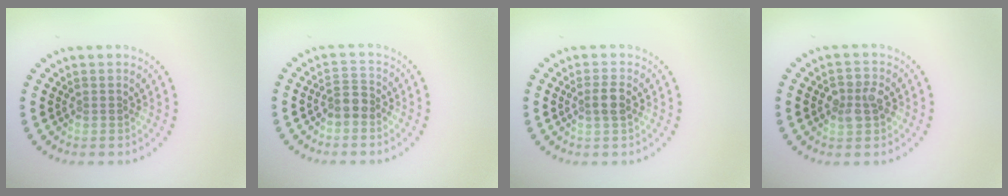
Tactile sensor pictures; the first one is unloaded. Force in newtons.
{"total": 2.0, "press": 1.7, "slide": 1.0}
{"total": 1.8, "press": 1.6, "slide": 0.7}
{"total": 2.4, "press": 2.4, "slide": 0.1}